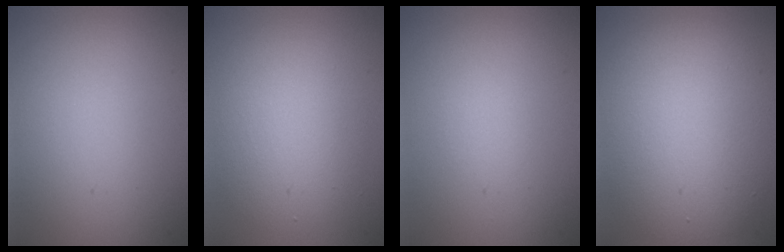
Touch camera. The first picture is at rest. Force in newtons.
{"total": 4.2, "press": 4.2, "slide": 0.2}
{"total": 0.5, "press": 0.5, "slide": 0.0}
{"total": 8.7, "press": 8.7, "slide": 0.6}